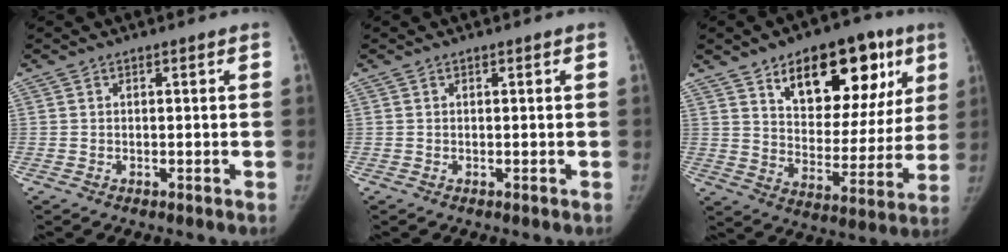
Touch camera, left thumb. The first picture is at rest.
{"total": 0.0}
{"total": 21.8, "force": [11.1, 11.6, 14.8], "torque": [-0.145, -0.035, 0.167]}